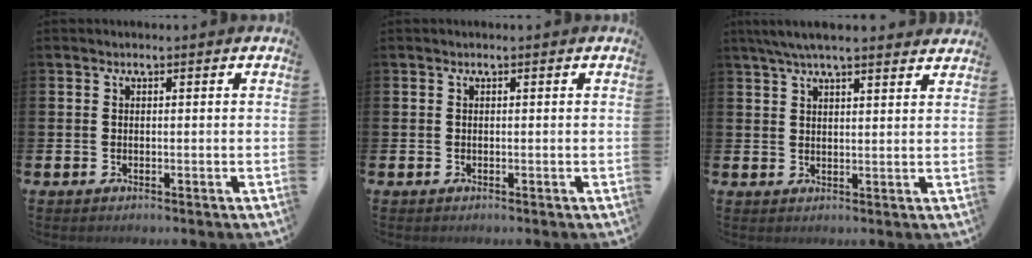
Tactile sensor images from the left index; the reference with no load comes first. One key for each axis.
{"total": 0.0}
{"total": 5.5, "fx": 4.9, "fy": 0.6, "fz": 2.3, "tx": -0.056, "ty": -0.008, "tz": 0.090}